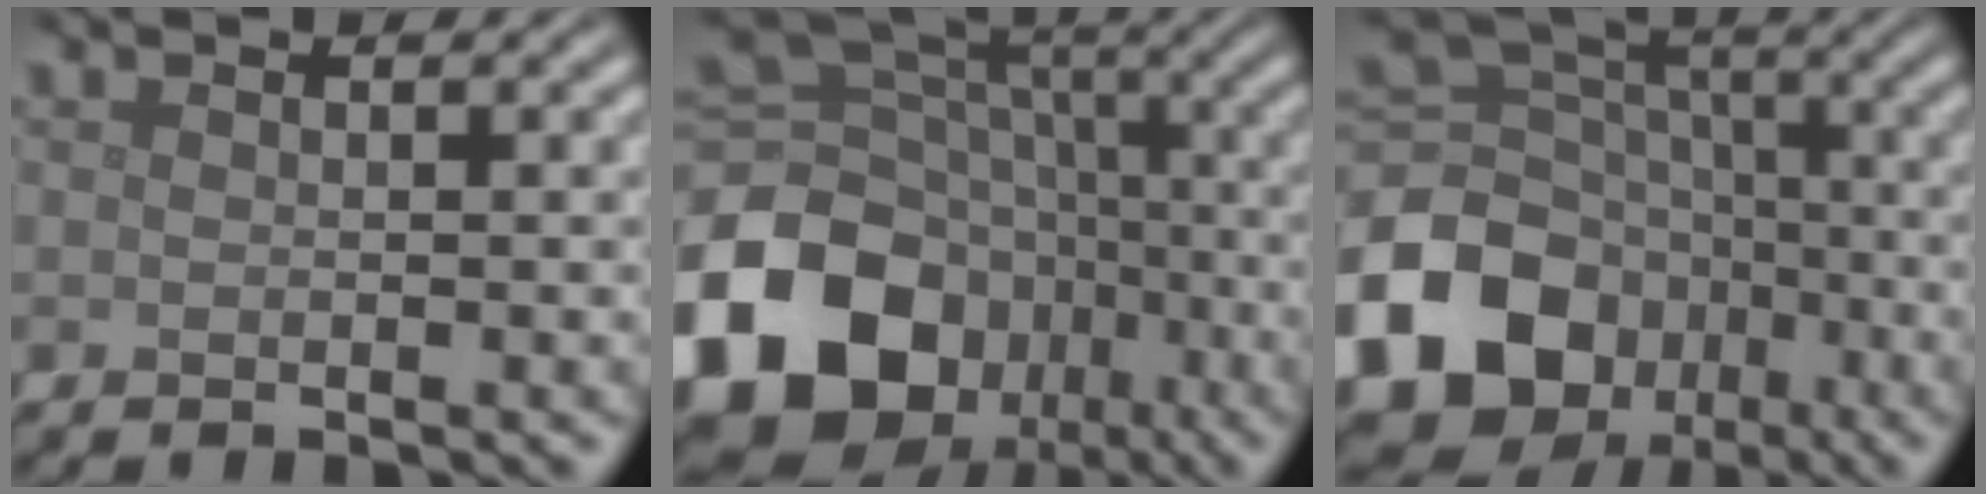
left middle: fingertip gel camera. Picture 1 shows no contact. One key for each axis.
{"total": 16.5, "fx": -7.7, "fy": 12.5, "fz": 7.5, "tx": -0.185, "ty": -0.013, "tz": -0.127}
{"total": 15.6, "fx": -7.9, "fy": 12.1, "fz": 6.1, "tx": -0.163, "ty": -0.019, "tz": -0.134}